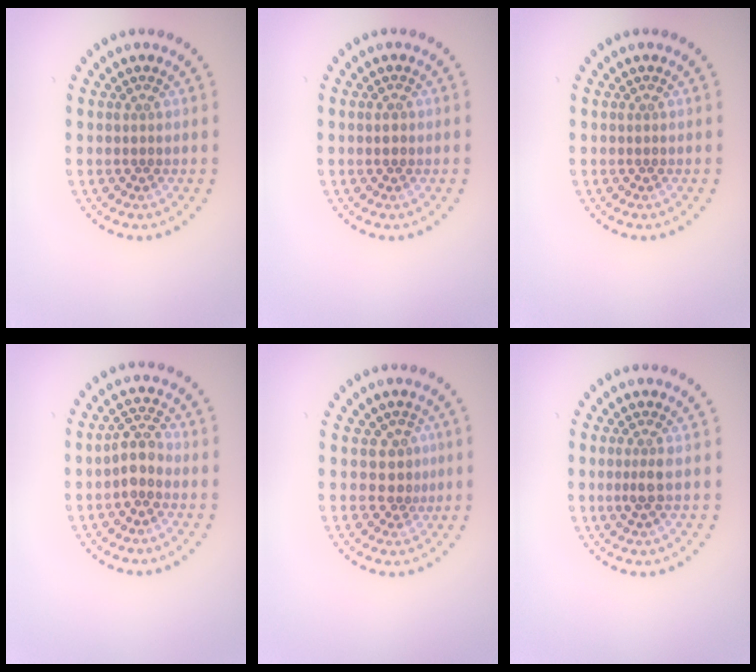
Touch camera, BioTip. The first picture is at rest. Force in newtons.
{"total": 1.1, "press": 1.1, "slide": 0.2}
{"total": 0.0}
{"total": 2.4, "press": 2.0, "slide": 1.3}
{"total": 1.8, "press": 1.5, "slide": 1.0}
{"total": 1.3, "press": 1.0, "slide": 0.8}